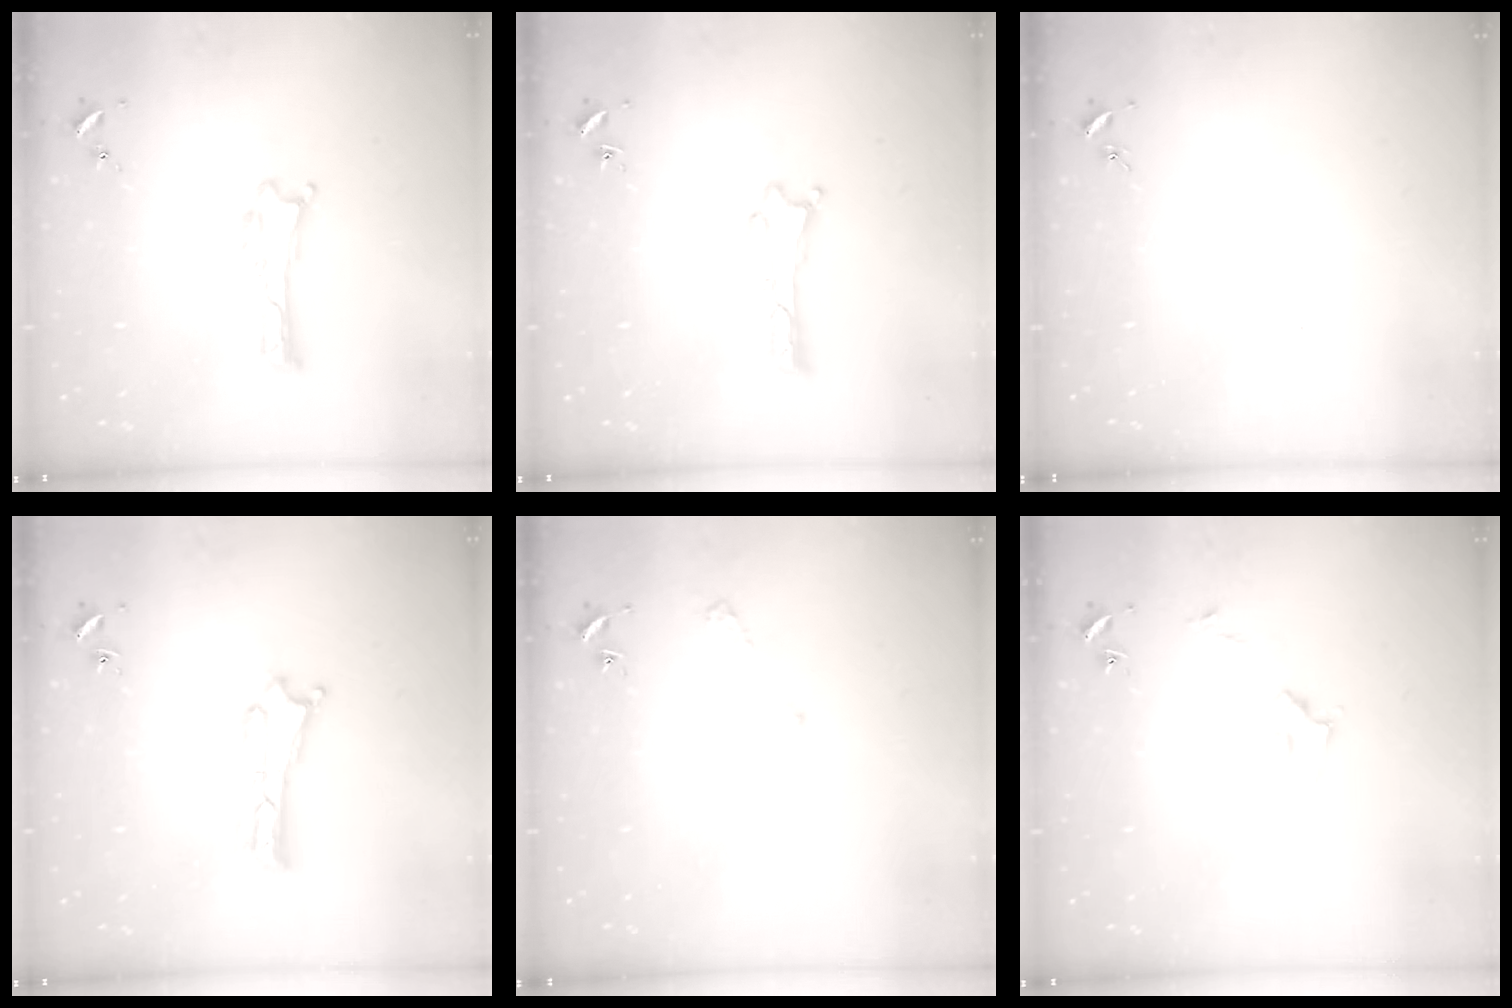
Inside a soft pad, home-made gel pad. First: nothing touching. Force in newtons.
{"total": 0.0}
{"total": 0.0}
{"total": 1.8, "press": 1.8, "slide": 0.3}
{"total": 1.6, "press": 1.6, "slide": 0.2}
{"total": 2.7, "press": 2.7, "slide": 0.3}